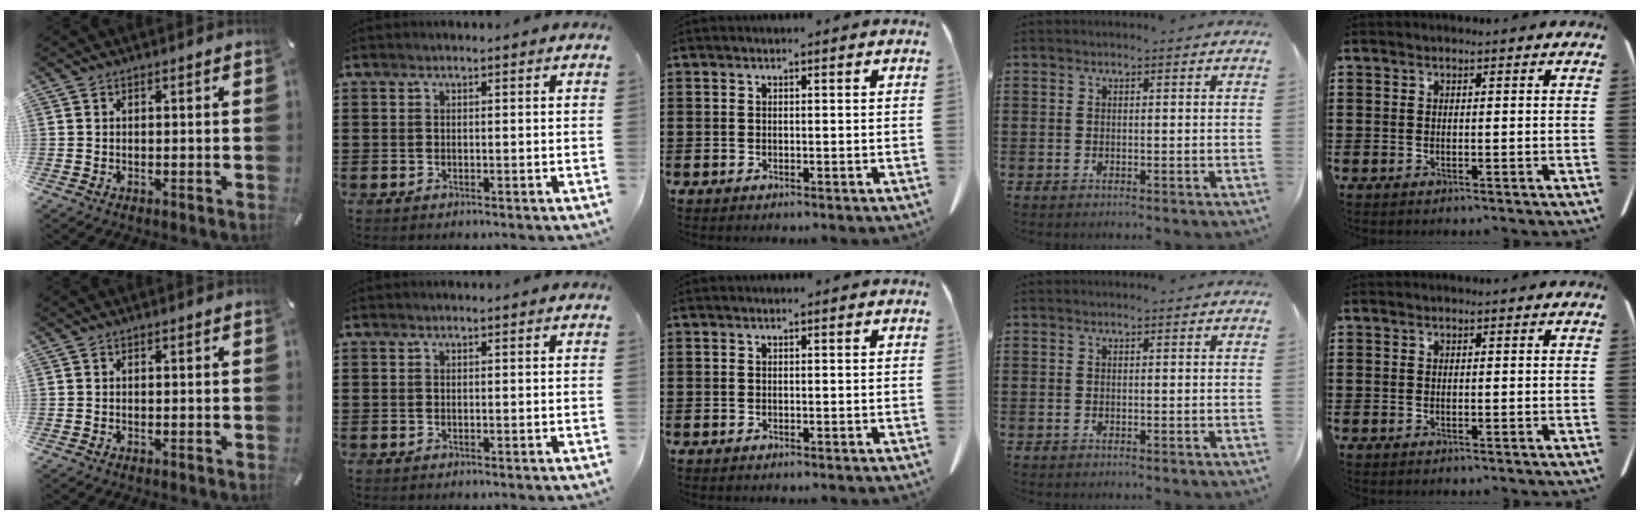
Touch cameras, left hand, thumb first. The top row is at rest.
{}